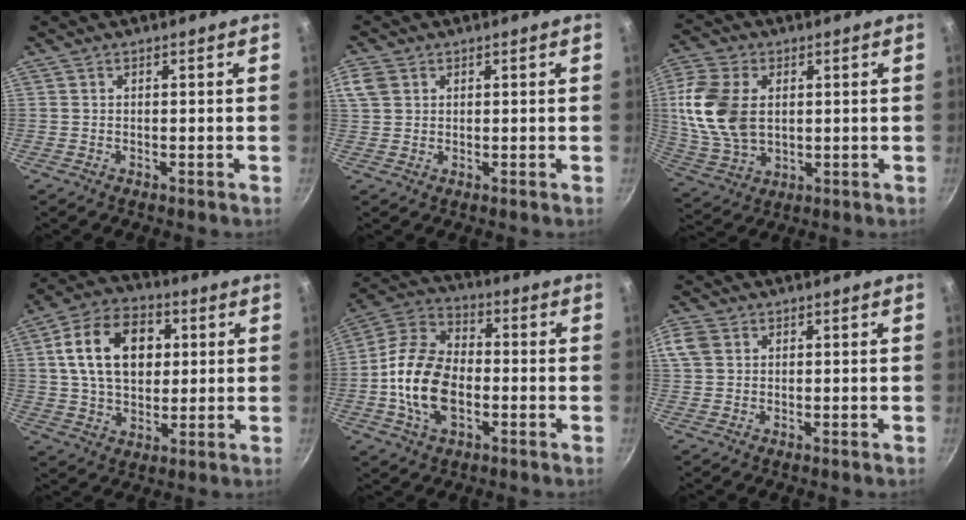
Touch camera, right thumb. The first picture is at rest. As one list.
[{"total": 4.3, "force": [1.6, 3.3, 2.2], "torque": [-0.038, 0.001, 0.029]}, {"total": 14.7, "force": [2.0, 9.8, 10.7], "torque": [-0.204, -0.006, 0.044]}, {"total": 16.7, "force": [3.7, 11.5, 11.6], "torque": [-0.171, 0.010, 0.054]}, {"total": 15.6, "force": [-2.6, 9.8, 11.8], "torque": [-0.206, 0.031, -0.064]}, {"total": 4.7, "force": [1.4, 3.7, 2.5], "torque": [-0.045, 0.004, 0.023]}]